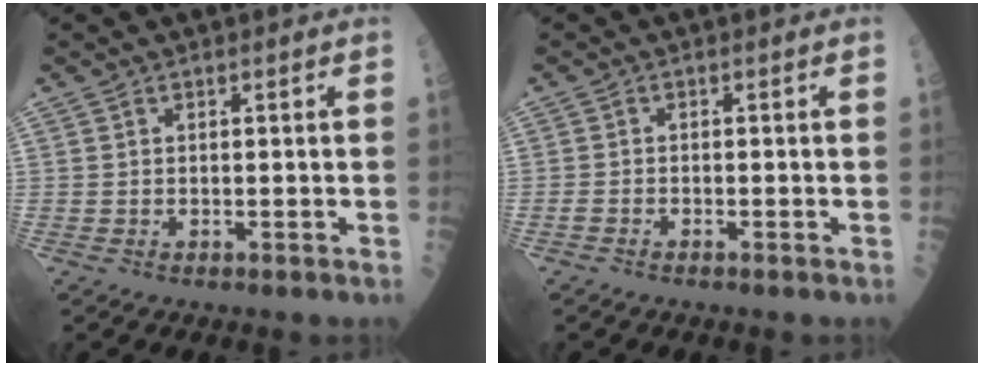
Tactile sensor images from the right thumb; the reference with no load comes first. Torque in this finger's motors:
{"motor_torque": [-0.22, -0.03, 0.05, 0.11, 0.04]}